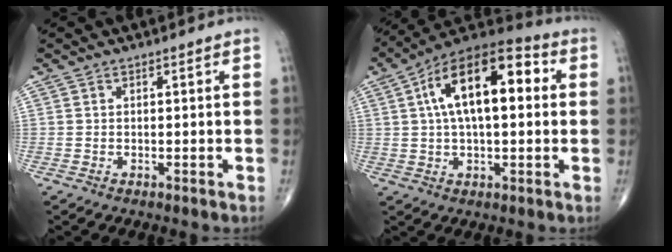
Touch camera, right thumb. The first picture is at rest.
{"total": 18.4, "force": [3.7, 8.8, 15.8], "torque": [-0.245, 0.033, 0.049]}